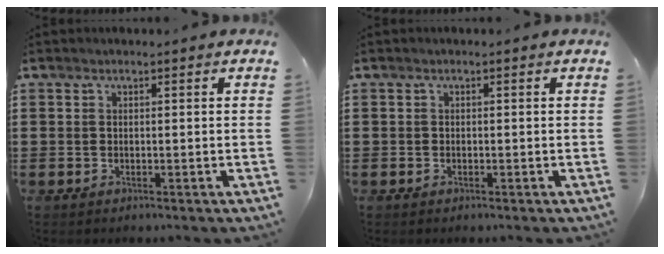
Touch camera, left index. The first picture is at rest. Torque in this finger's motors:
{"motor_torque": [-0.06, 0.02, -0.02, 0.01]}